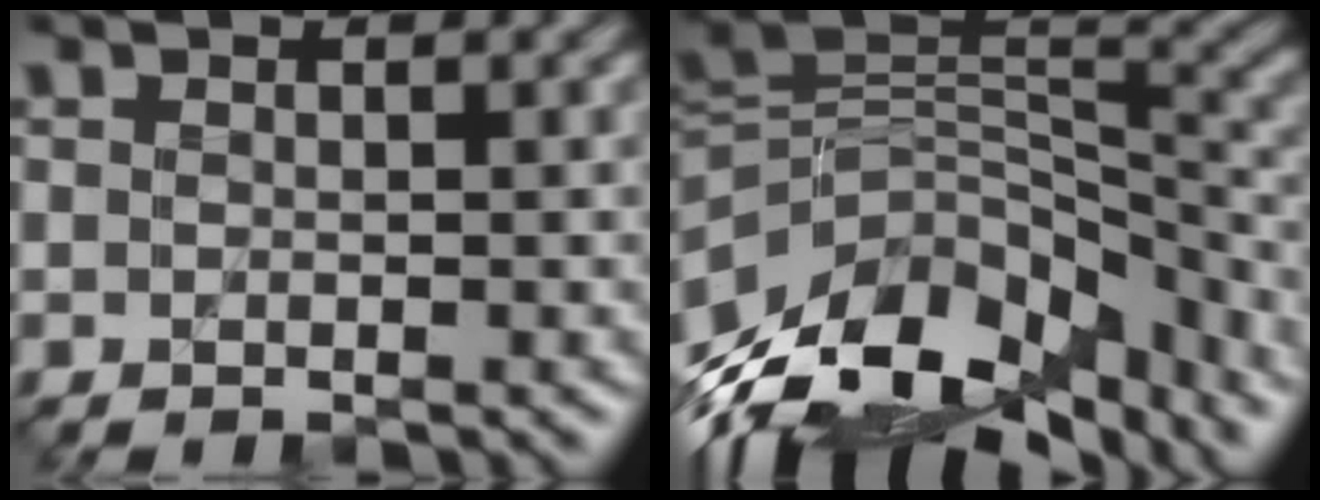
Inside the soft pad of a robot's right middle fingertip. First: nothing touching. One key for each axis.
{"total": 11.8, "fx": -5.9, "fy": 7.1, "fz": 7.4, "tx": -0.193, "ty": 0.008, "tz": -0.085}